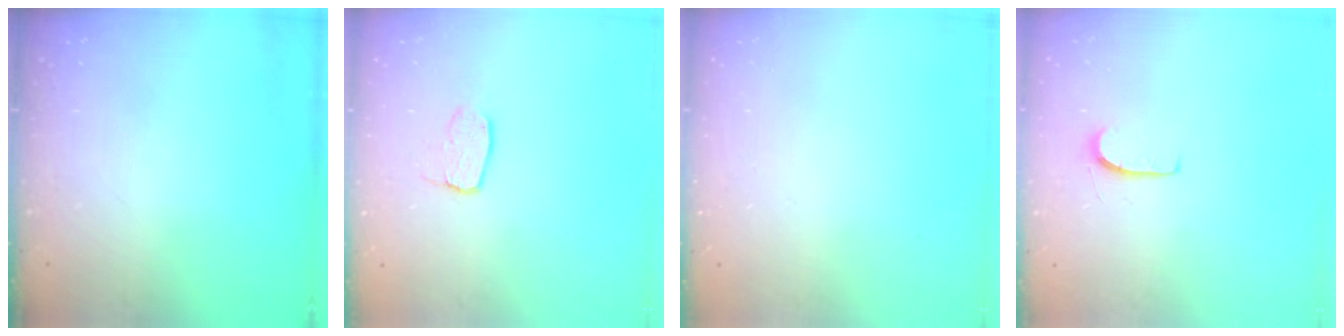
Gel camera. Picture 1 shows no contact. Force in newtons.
{"total": 6.1, "press": 6.0, "slide": 0.4}
{"total": 0.0}
{"total": 5.4, "press": 5.3, "slide": 0.5}